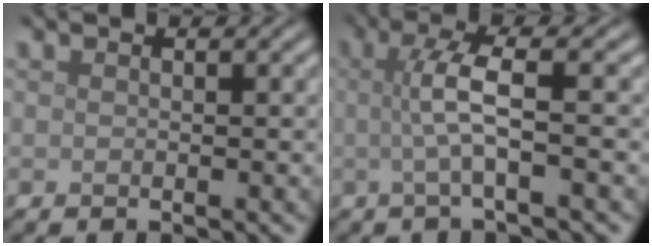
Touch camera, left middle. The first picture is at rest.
{"total": 4.0, "force": [0.0, 0.8, 3.9], "torque": [-0.068, 0.004, -0.005]}